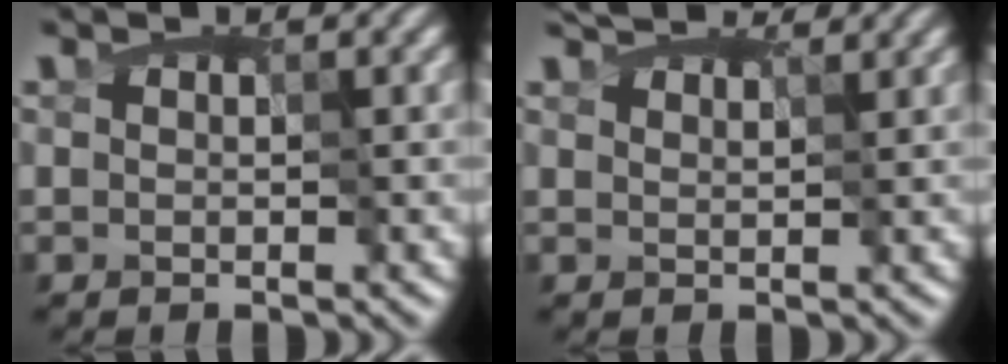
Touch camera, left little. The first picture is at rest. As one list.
[{"total": 4.2, "force": [3.7, 1.2, 1.6], "torque": [-0.045, 0.007, 0.052]}]